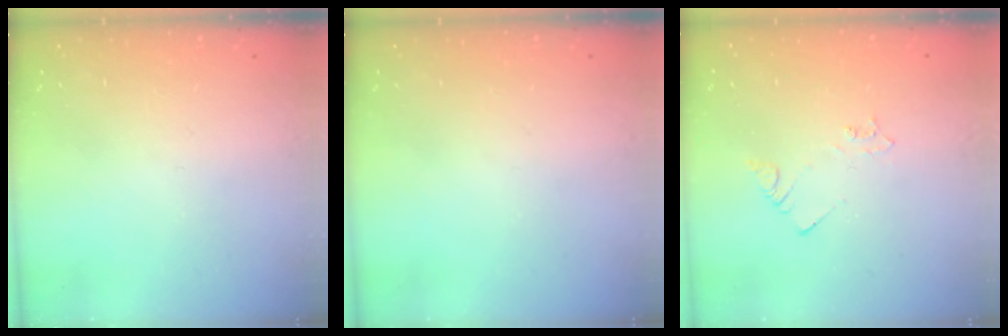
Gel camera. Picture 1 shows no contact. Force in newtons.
{"total": 0.0}
{"total": 1.9, "press": 1.9, "slide": 0.3}